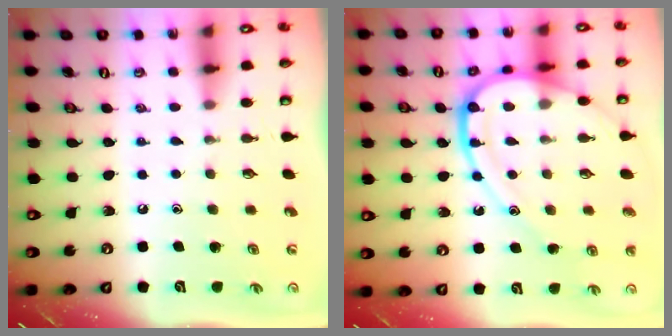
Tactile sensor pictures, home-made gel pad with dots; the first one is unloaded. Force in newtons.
{"total": 15.3, "press": 15.3, "slide": 1.4}